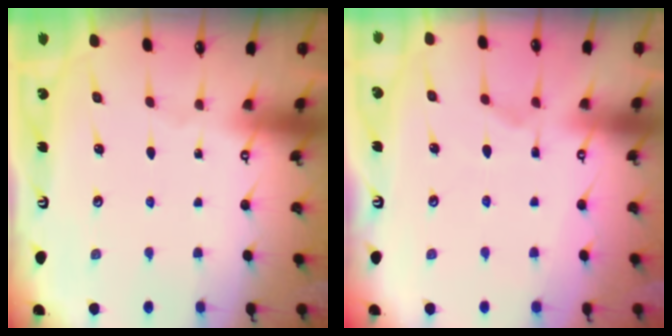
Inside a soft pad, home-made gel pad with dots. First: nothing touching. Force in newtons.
{"total": 6.0, "press": 5.8, "slide": 1.4}